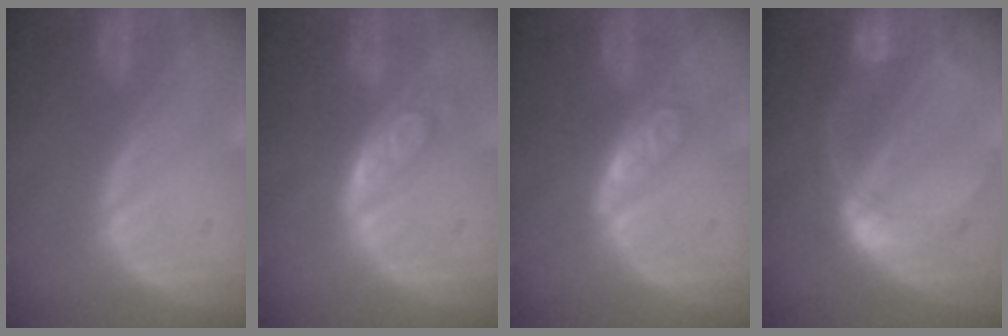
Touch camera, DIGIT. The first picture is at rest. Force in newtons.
{"total": 5.6, "press": 4.9, "slide": 2.8}
{"total": 4.5, "press": 4.1, "slide": 1.8}
{"total": 7.6, "press": 6.7, "slide": 3.5}